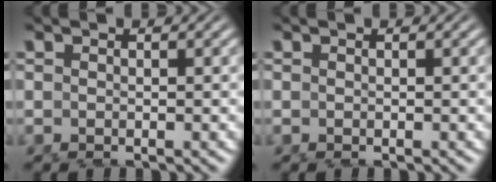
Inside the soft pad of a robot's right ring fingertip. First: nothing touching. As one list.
[{"total": 0.0}]